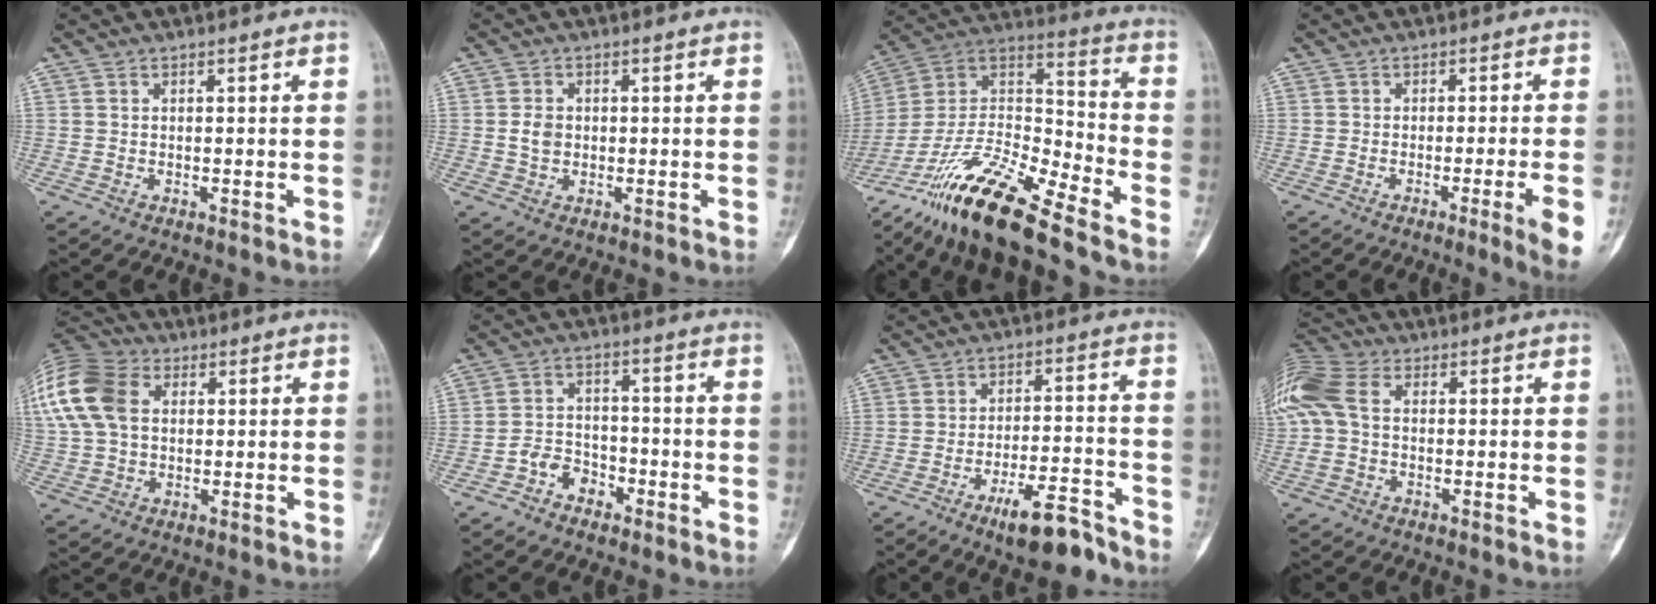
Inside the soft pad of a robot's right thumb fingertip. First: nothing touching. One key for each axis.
{"total": 2.9, "fx": 0.0, "fy": 2.3, "fz": 1.8, "tx": -0.029, "ty": 0.004, "tz": 0.000}
{"total": 21.2, "fx": -15.9, "fy": 3.6, "fz": 13.5, "tx": -0.271, "ty": 0.063, "tz": -0.298}
{"total": 6.8, "fx": -2.7, "fy": -0.4, "fz": 6.2, "tx": -0.090, "ty": -0.006, "tz": -0.040}
{"total": 19.9, "fx": 5.4, "fy": 14.2, "fz": 12.9, "tx": -0.308, "ty": 0.038, "tz": 0.100}
{"total": 5.4, "fx": -3.2, "fy": 3.9, "fz": 2.0, "tx": -0.014, "ty": 0.035, "tz": -0.060}
{"total": 10.5, "fx": -7.4, "fy": 3.0, "fz": 6.9, "tx": -0.101, "ty": 0.056, "tz": -0.120}
{"total": 12.2, "fx": 1.2, "fy": 8.0, "fz": 9.1, "tx": -0.232, "ty": 0.028, "tz": 0.019}